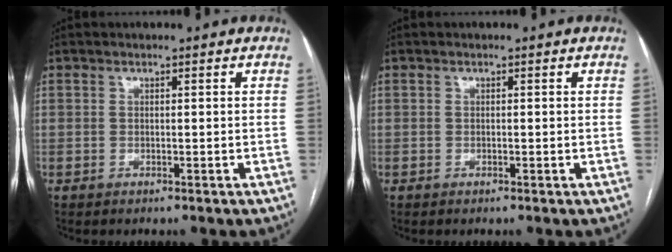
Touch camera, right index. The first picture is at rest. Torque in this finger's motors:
{"motor_torque": [0.01, 0.00, 0.00, 0.00]}